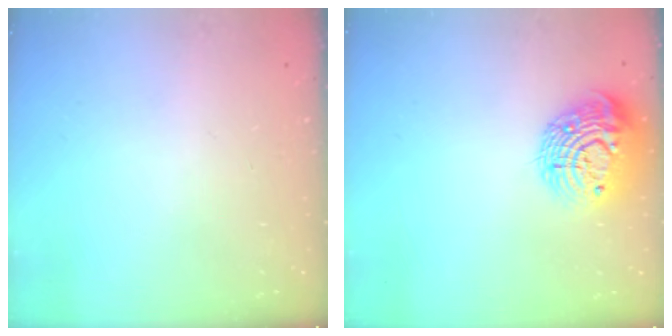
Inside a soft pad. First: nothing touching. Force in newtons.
{"total": 14.3, "press": 14.3, "slide": 0.7}